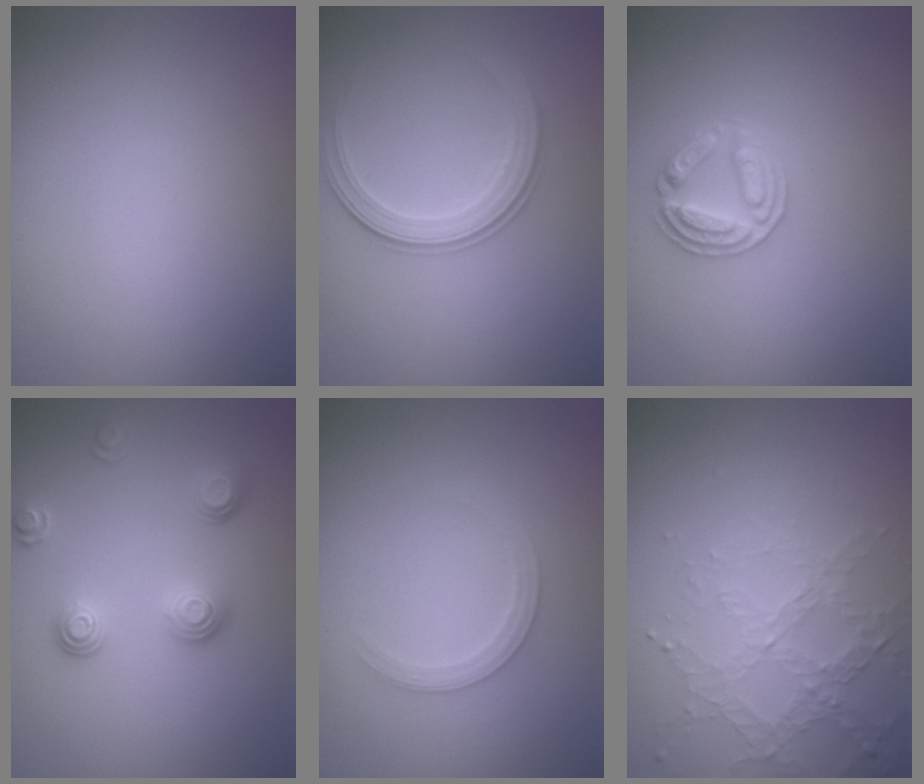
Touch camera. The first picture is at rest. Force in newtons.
{"total": 2.9, "press": 2.8, "slide": 0.5}
{"total": 2.7, "press": 2.6, "slide": 0.7}
{"total": 3.1, "press": 2.6, "slide": 1.8}
{"total": 1.9, "press": 1.9, "slide": 0.2}
{"total": 3.1, "press": 3.0, "slide": 0.8}